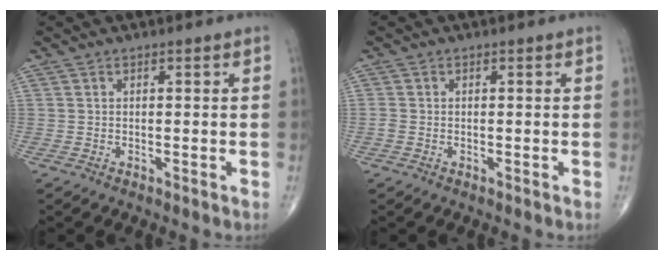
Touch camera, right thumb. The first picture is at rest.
{"total": 0.9, "force": [-0.3, 0.6, 0.6], "torque": [-0.015, -0.001, -0.006]}